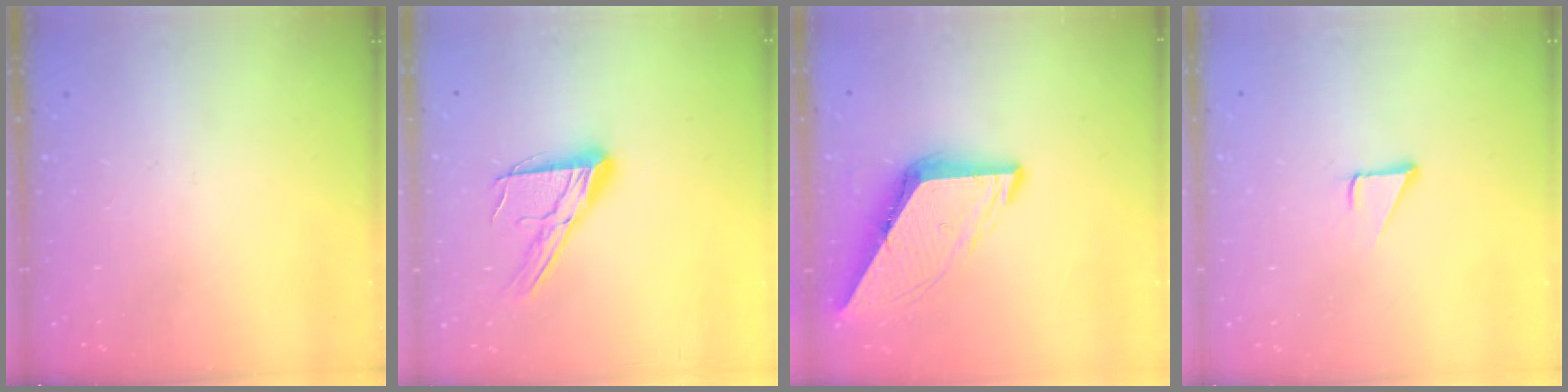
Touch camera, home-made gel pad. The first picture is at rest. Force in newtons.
{"total": 13.9, "press": 13.8, "slide": 1.3}
{"total": 9.5, "press": 9.5, "slide": 1.1}
{"total": 1.9, "press": 1.9, "slide": 0.1}